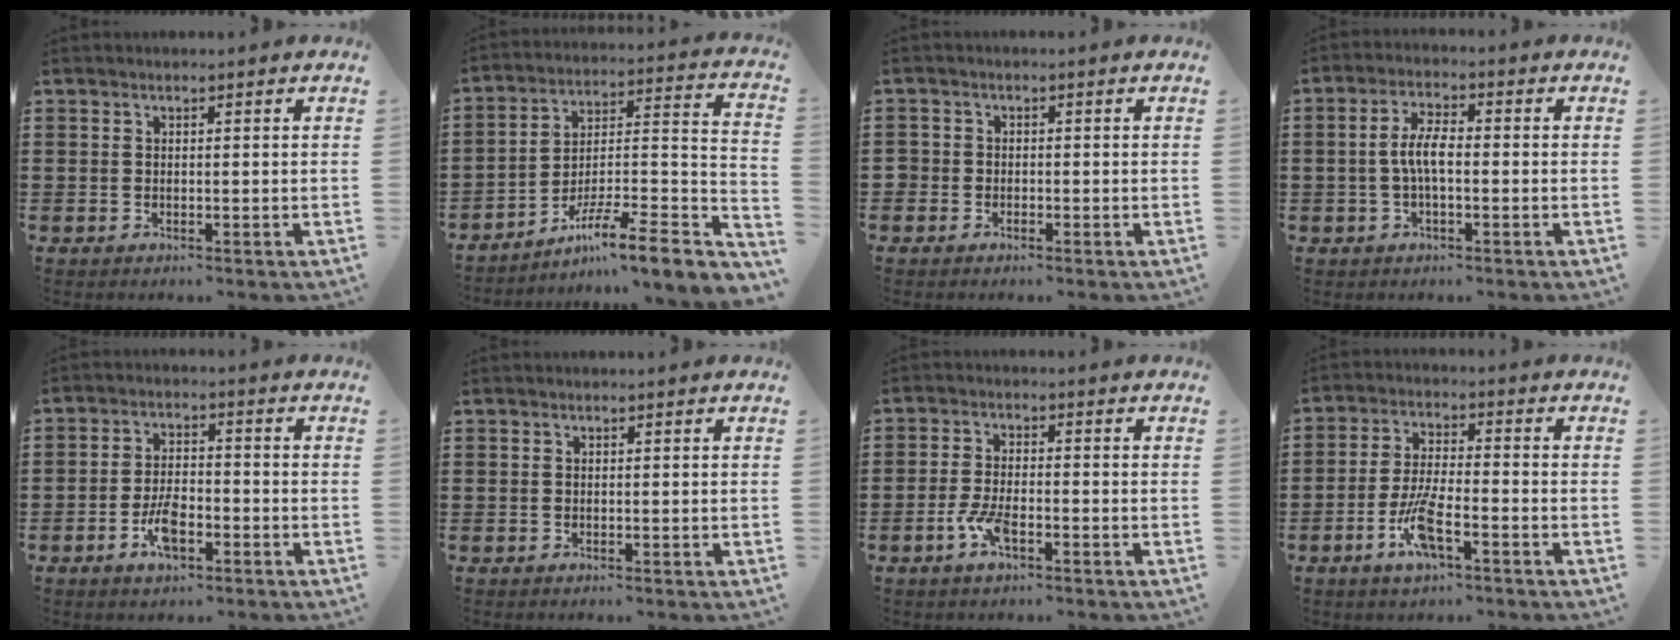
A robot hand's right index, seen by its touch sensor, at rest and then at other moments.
{"total": 8.4, "force": [-5.8, 1.0, 6.1], "torque": [-0.093, -0.005, -0.115]}
{"total": 1.3, "force": [-0.7, 1.1, 0.1], "torque": [-0.005, 0.002, -0.016]}
{"total": 5.0, "force": [-0.7, 1.7, 4.7], "torque": [-0.104, -0.001, -0.019]}
{"total": 5.4, "force": [-2.3, 2.4, 4.3], "torque": [-0.090, 0.003, -0.045]}
{"total": 0.0}
{"total": 4.6, "force": [-2.1, 1.5, 3.7], "torque": [-0.091, -0.005, -0.046]}
{"total": 7.1, "force": [-3.4, 1.6, 6.0], "torque": [-0.138, -0.011, -0.067]}